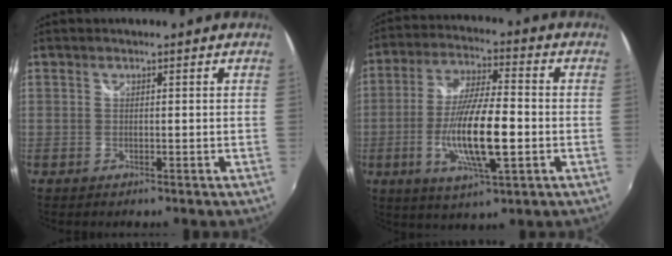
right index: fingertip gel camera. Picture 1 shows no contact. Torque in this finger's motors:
{"motor_torque": [1.23, -0.91, 1.05, 0.21]}